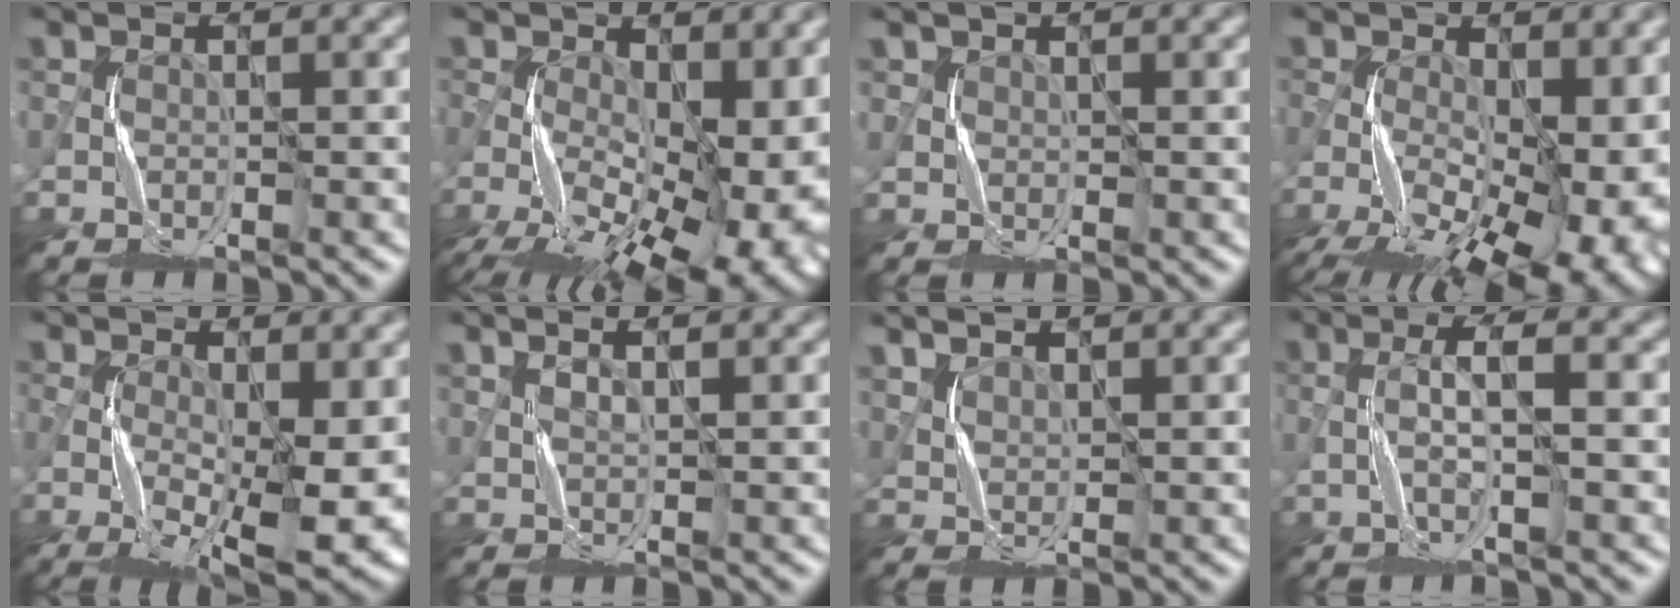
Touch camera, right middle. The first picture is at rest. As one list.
[{"total": 17.4, "force": [-4.6, 8.7, 14.3], "torque": [-0.226, -0.029, -0.047]}, {"total": 0.9, "force": [0.6, 0.7, -0.3], "torque": [0.006, -0.004, 0.013]}, {"total": 15.9, "force": [-5.1, 7.7, 12.9], "torque": [-0.213, -0.028, -0.061]}, {"total": 13.5, "force": [-2.6, 5.9, 11.9], "torque": [-0.202, -0.042, -0.017]}, {"total": 1.5, "force": [1.3, 0.2, 0.6], "torque": [-0.005, -0.006, 0.017]}, {"total": 2.7, "force": [2.5, 0.8, 0.7], "torque": [-0.017, 0.005, 0.045]}, {"total": 2.7, "force": [-0.2, 0.3, 2.7], "torque": [-0.053, 0.008, -0.008]}]